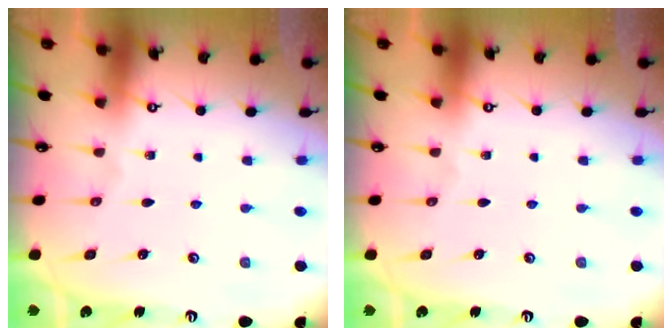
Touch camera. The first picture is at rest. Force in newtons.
{"total": 0.0}